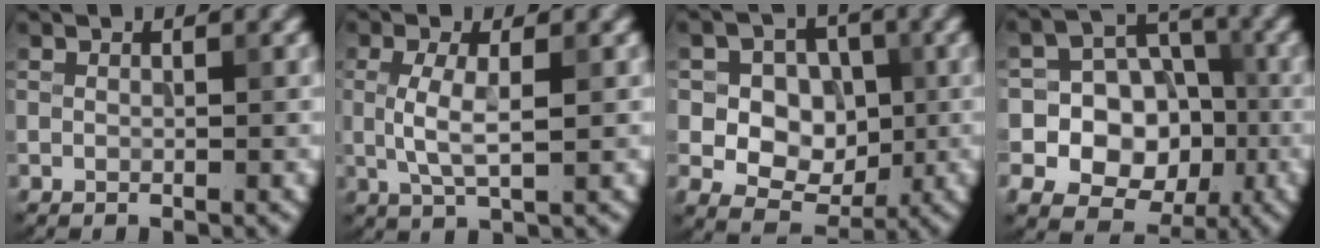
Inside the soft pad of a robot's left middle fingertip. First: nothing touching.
{"total": 3.3, "force": [0.1, 1.0, 3.2], "torque": [-0.072, -0.002, 0.002]}
{"total": 7.2, "force": [0.7, 6.0, 3.9], "torque": [-0.052, 0.017, -0.006]}
{"total": 13.3, "force": [-2.6, 12.4, 4.1], "torque": [-0.107, 0.016, -0.053]}